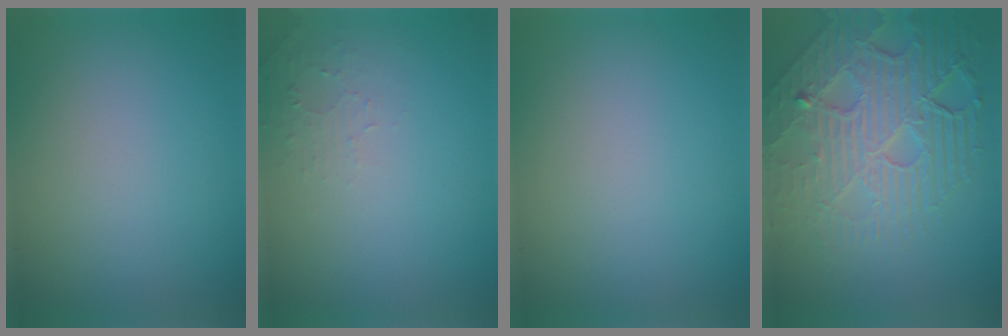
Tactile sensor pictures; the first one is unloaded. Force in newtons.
{"total": 1.3, "press": 1.2, "slide": 0.3}
{"total": 0.0}
{"total": 8.6, "press": 5.8, "slide": 6.4}